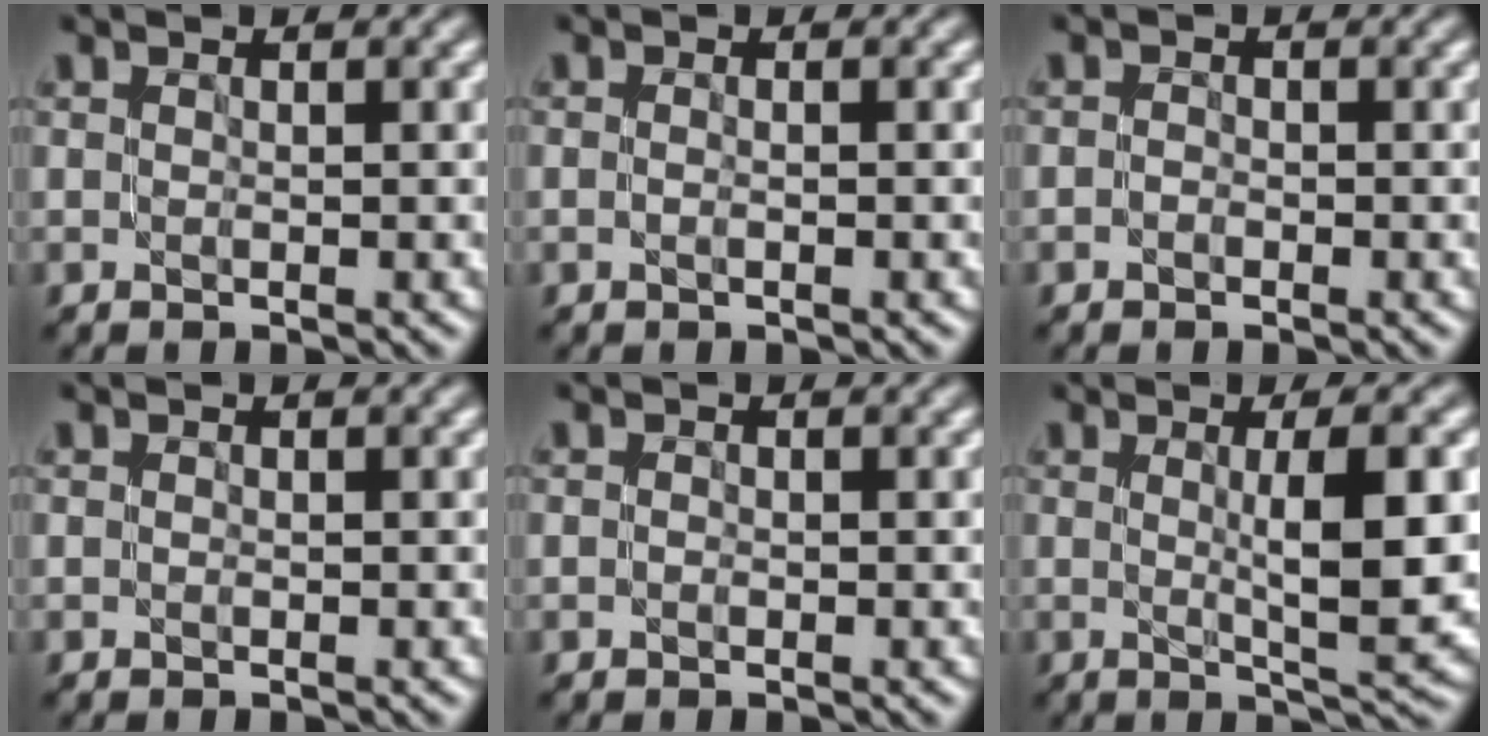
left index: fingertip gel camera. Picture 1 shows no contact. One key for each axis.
{"total": 0.6, "fx": -0.2, "fy": 0.2, "fz": 0.6, "tx": -0.011, "ty": -0.007, "tz": -0.007}
{"total": 0.6, "fx": -0.3, "fy": 0.4, "fz": 0.2, "tx": -0.004, "ty": 0.000, "tz": -0.009}
{"total": 0.0}
{"total": 0.0}
{"total": 6.3, "fx": 0.6, "fy": 1.2, "fz": 6.1, "tx": -0.087, "ty": 0.000, "tz": 0.012}